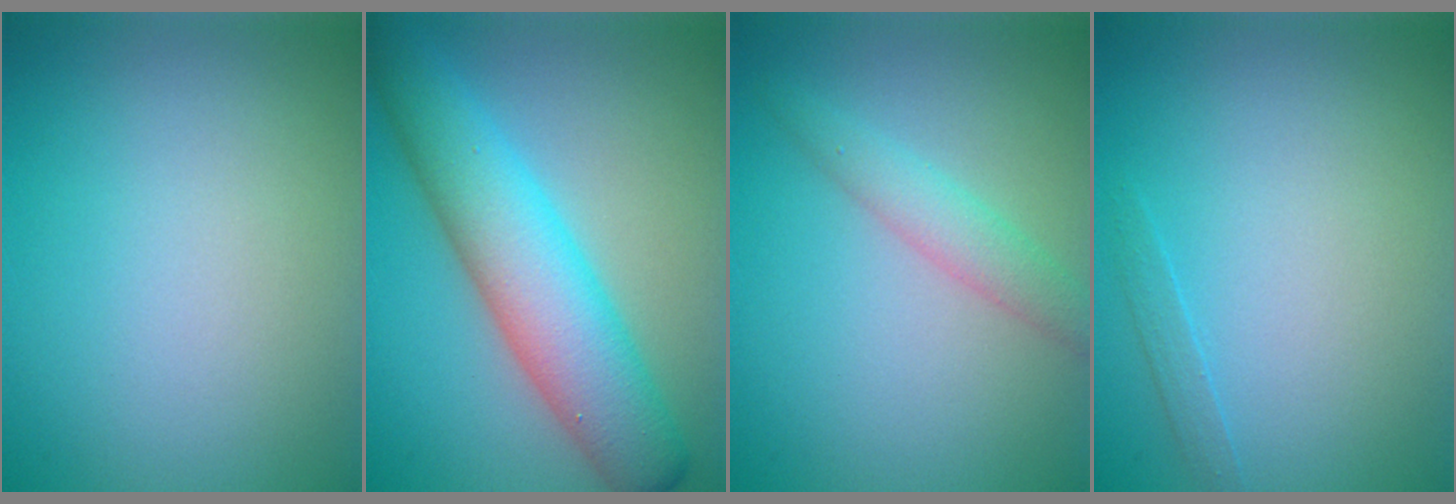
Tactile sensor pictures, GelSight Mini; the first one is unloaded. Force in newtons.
{"total": 8.3, "press": 8.3, "slide": 0.1}
{"total": 2.5, "press": 2.5, "slide": 0.1}
{"total": 0.9, "press": 0.9, "slide": 0.1}